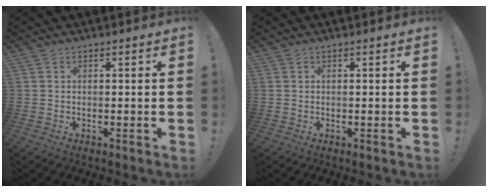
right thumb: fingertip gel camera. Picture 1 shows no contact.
{"total": 0.0}